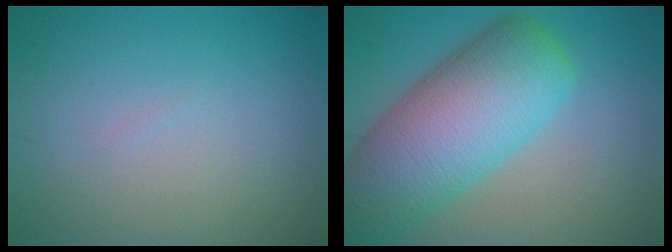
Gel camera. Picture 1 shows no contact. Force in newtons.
{"total": 11.2, "press": 11.2, "slide": 0.6}